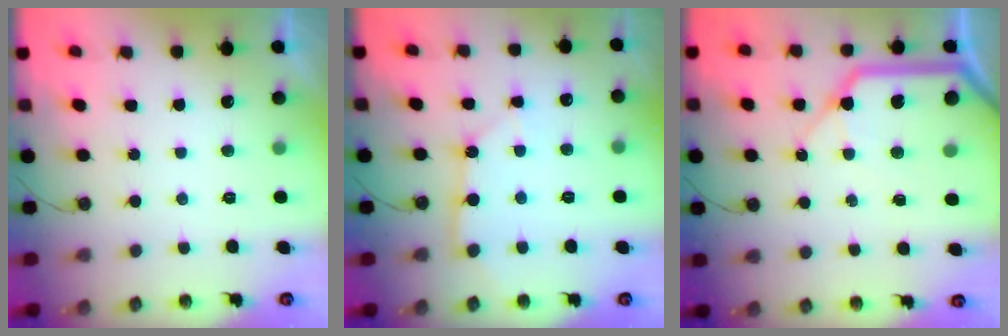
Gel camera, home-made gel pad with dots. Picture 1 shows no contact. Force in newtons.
{"total": 7.8, "press": 7.7, "slide": 0.9}
{"total": 16.2, "press": 16.1, "slide": 2.2}